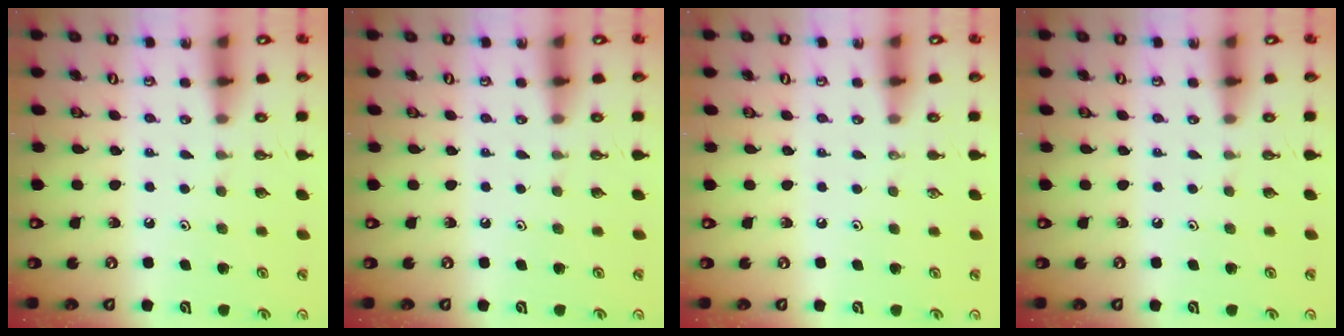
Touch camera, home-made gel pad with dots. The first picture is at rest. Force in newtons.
{"total": 0.0}
{"total": 0.0}
{"total": 0.0}